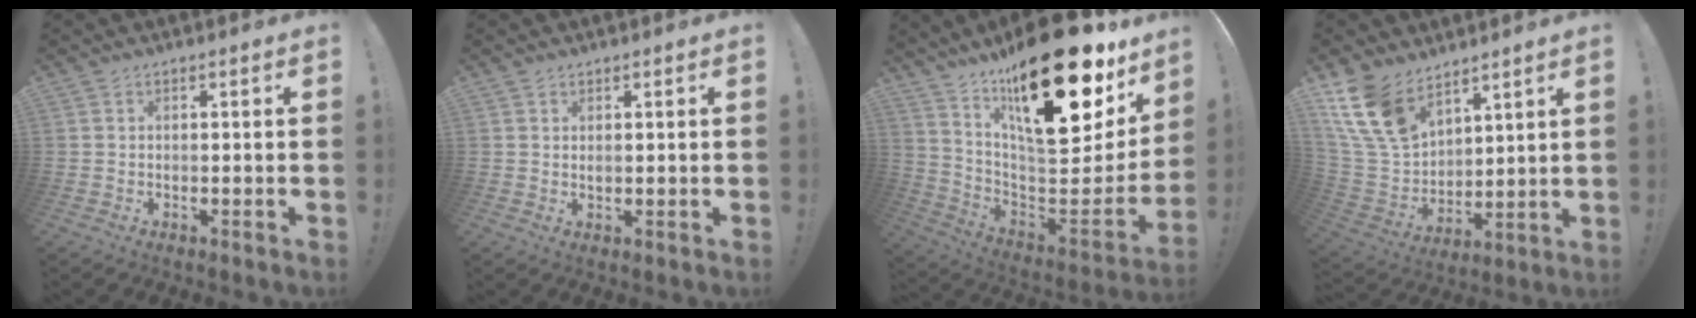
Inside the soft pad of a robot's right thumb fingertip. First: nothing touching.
{"total": 0.9, "force": [0.6, 0.5, 0.4], "torque": [-0.002, -0.004, 0.011]}
{"total": 29.8, "force": [16.2, 11.8, 22.0], "torque": [-0.316, -0.105, 0.288]}
{"total": 16.0, "force": [10.9, 9.0, 7.5], "torque": [-0.160, -0.062, 0.213]}